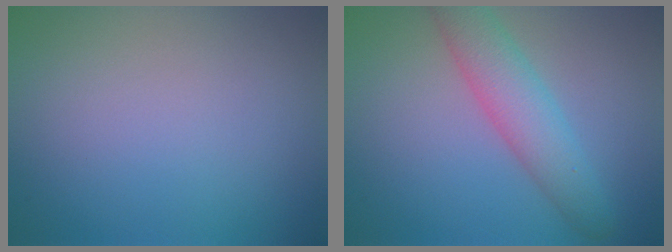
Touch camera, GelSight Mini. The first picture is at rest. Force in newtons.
{"total": 4.6, "press": 4.6, "slide": 0.2}